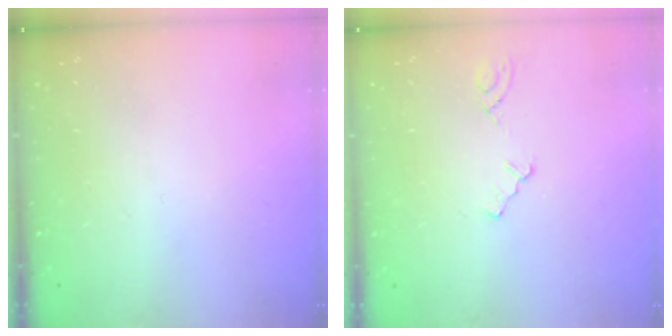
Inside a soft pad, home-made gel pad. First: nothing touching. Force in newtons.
{"total": 1.5, "press": 1.5, "slide": 0.3}